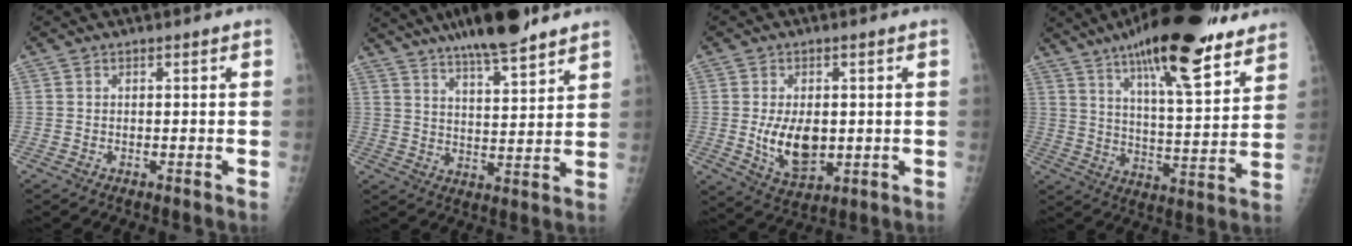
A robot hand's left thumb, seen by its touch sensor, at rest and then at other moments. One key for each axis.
{"total": 14.0, "fx": 11.0, "fy": 2.6, "fz": 8.4, "tx": -0.116, "ty": -0.045, "tz": 0.179}
{"total": 9.0, "fx": -0.4, "fy": 5.2, "fz": 7.3, "tx": -0.108, "ty": -0.015, "tz": 0.007}
{"total": 23.7, "fx": 15.9, "fy": 6.0, "fz": 16.5, "tx": -0.231, "ty": -0.051, "tz": 0.247}